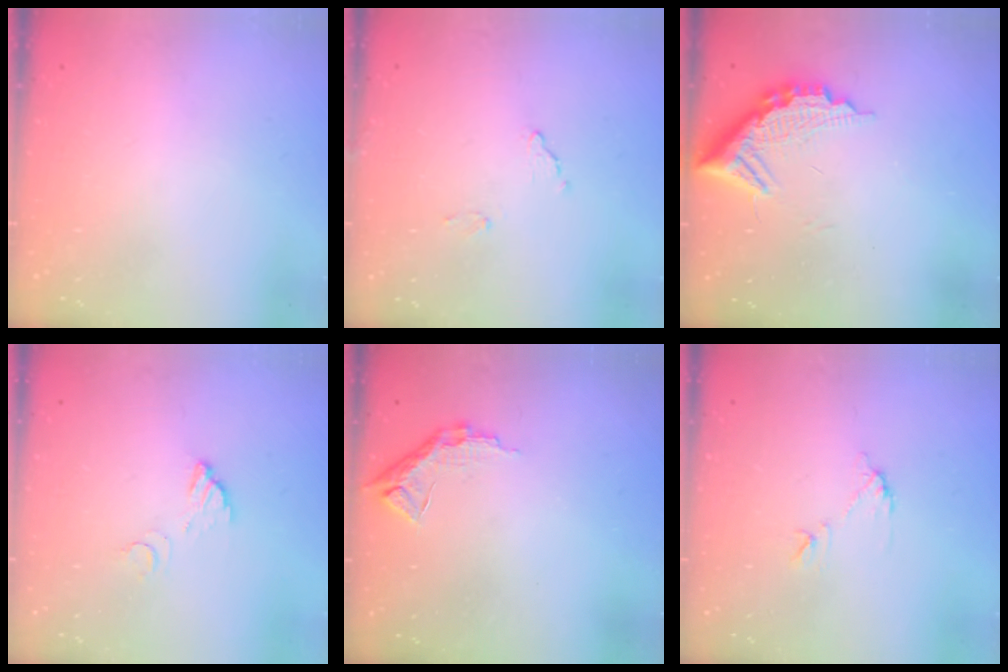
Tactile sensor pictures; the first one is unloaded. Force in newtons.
{"total": 9.5, "press": 9.5, "slide": 0.4}
{"total": 11.8, "press": 11.8, "slide": 1.0}
{"total": 3.7, "press": 3.7, "slide": 0.3}
{"total": 8.9, "press": 8.9, "slide": 0.5}
{"total": 7.2, "press": 7.2, "slide": 0.3}